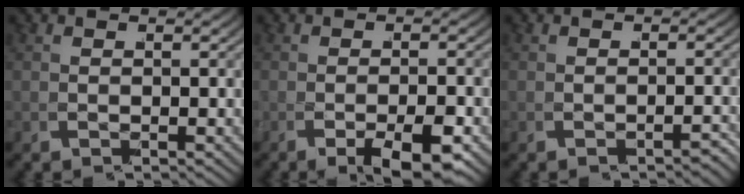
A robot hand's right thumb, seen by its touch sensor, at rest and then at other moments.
{"total": 3.2, "force": [-1.8, -0.1, 2.6], "torque": [-0.050, -0.004, -0.027]}
{"total": 1.5, "force": [-1.5, -0.4, -0.1], "torque": [-0.018, -0.007, -0.019]}